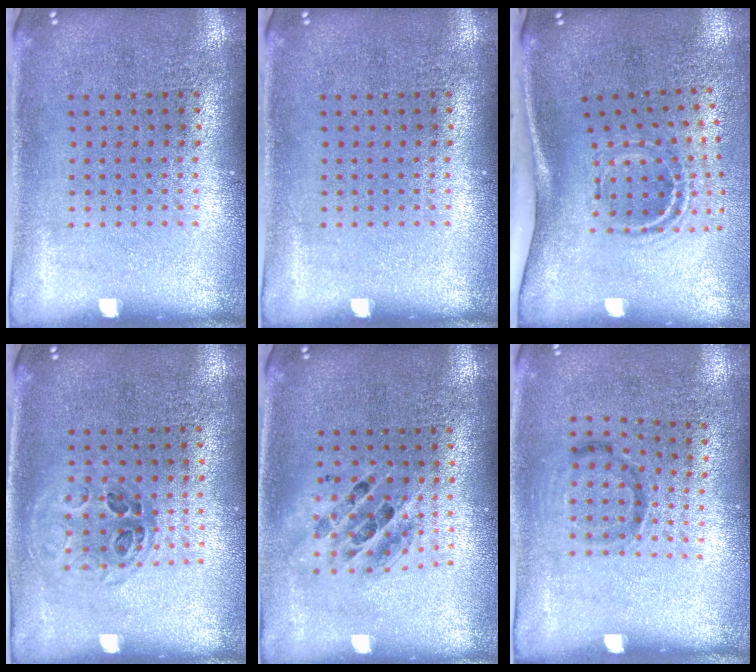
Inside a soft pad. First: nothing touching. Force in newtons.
{"total": 0.0}
{"total": 2.1, "press": 1.2, "slide": 1.7}
{"total": 0.9, "press": 0.9, "slide": 0.2}
{"total": 1.3, "press": 1.1, "slide": 0.6}
{"total": 1.0, "press": 0.6, "slide": 0.8}